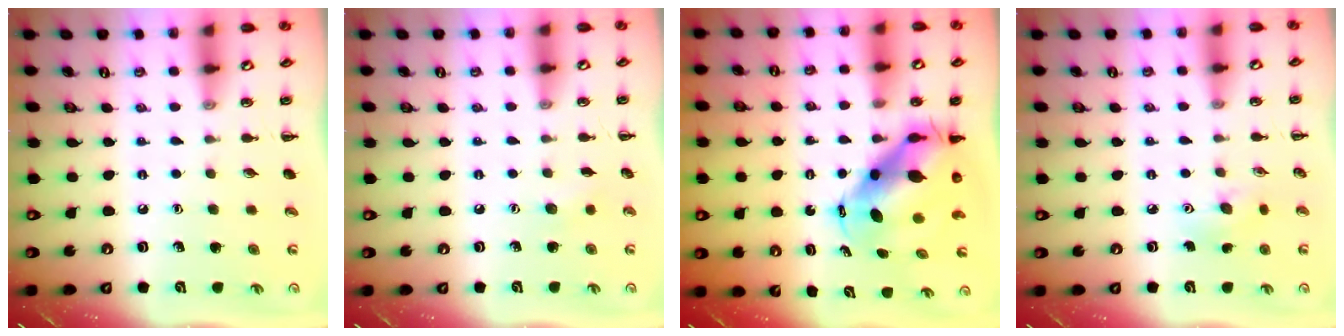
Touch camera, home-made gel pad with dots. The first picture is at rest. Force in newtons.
{"total": 4.4, "press": 4.3, "slide": 1.0}
{"total": 8.8, "press": 8.5, "slide": 2.2}
{"total": 5.6, "press": 5.5, "slide": 1.0}